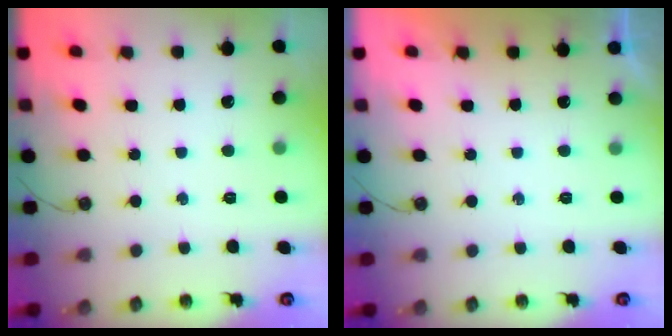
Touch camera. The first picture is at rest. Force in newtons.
{"total": 0.0}